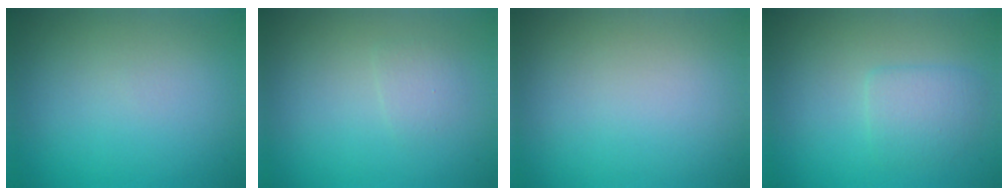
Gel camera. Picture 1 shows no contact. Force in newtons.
{"total": 1.1, "press": 1.1, "slide": 0.1}
{"total": 0.0}
{"total": 2.1, "press": 2.1, "slide": 0.0}